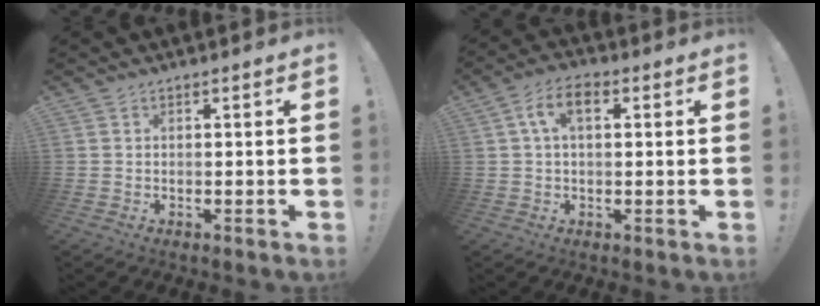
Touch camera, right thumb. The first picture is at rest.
{"total": 7.1, "force": [1.8, 4.1, 5.5], "torque": [-0.094, 0.012, 0.033]}